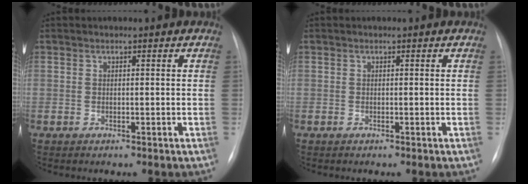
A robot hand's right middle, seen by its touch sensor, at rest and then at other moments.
{"total": 0.0}